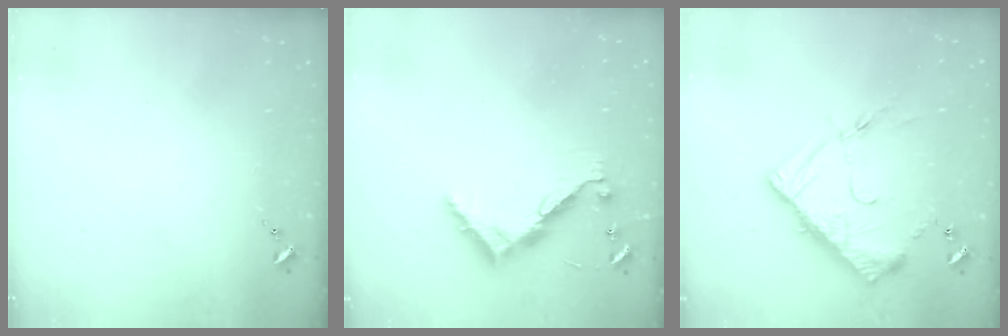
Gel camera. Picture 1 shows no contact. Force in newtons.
{"total": 9.0, "press": 9.0, "slide": 0.5}
{"total": 14.5, "press": 14.5, "slide": 1.3}